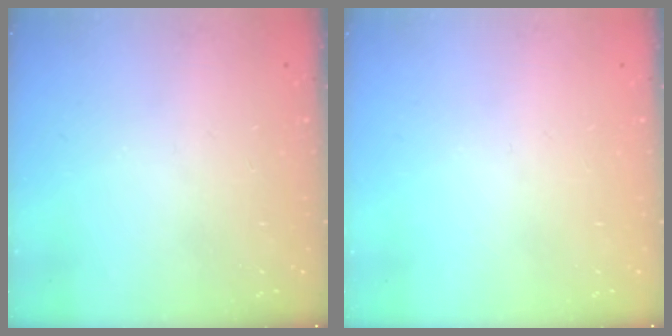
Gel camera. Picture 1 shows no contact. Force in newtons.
{"total": 0.0}